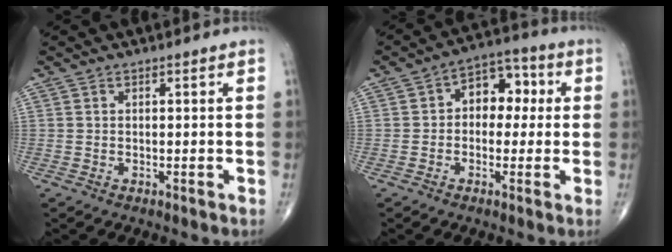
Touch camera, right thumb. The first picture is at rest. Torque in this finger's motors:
{"motor_torque": [-0.27, 0.41, -0.05, -0.08, 0.03]}